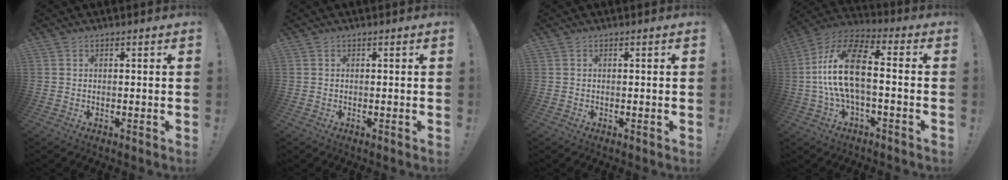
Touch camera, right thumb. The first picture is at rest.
{"total": 0.0}
{"total": 0.0}
{"total": 17.4, "force": [-0.3, 7.7, 15.6], "torque": [-0.289, 0.011, -0.010]}